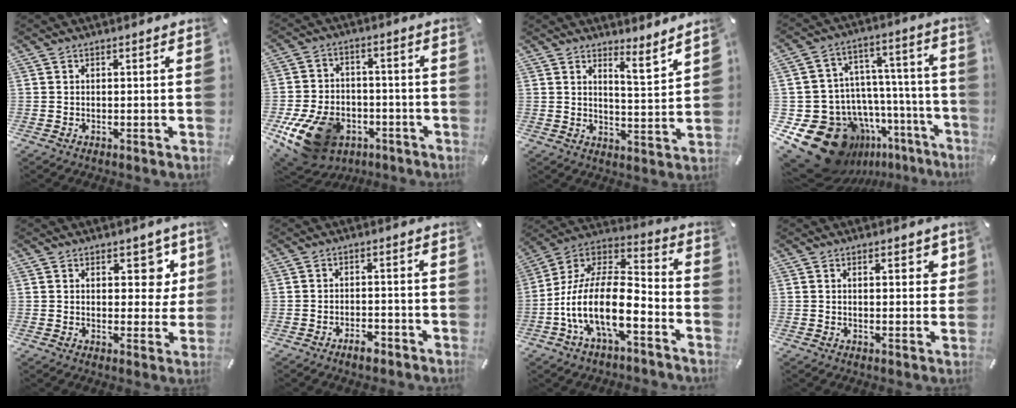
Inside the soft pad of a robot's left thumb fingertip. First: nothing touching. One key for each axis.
{"total": 15.7, "fx": -7.5, "fy": 10.8, "fz": 8.6, "tx": -0.171, "ty": 0.043, "tz": -0.118}
{"total": 5.4, "fx": 4.8, "fy": -0.2, "fz": 2.3, "tx": -0.028, "ty": -0.050, "tz": 0.078}
{"total": 21.8, "fx": -13.5, "fy": 13.8, "fz": 10.2, "tx": -0.168, "ty": 0.038, "tz": -0.178}
{"total": 7.9, "fx": 3.4, "fy": 5.2, "fz": 4.8, "tx": -0.035, "ty": -0.012, "tz": 0.050}
{"total": 3.7, "fx": -2.6, "fy": 1.7, "fz": 2.0, "tx": -0.031, "ty": 0.014, "tz": -0.047}
{"total": 17.0, "fx": -7.8, "fy": 7.2, "fz": 13.3, "tx": -0.287, "ty": 0.012, "tz": -0.140}
{"total": 3.9, "fx": 1.6, "fy": 2.1, "fz": 2.8, "tx": -0.036, "ty": -0.001, "tz": 0.021}